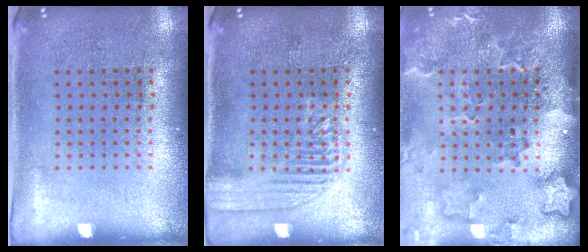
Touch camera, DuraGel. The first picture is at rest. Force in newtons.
{"total": 2.3, "press": 2.3, "slide": 0.4}
{"total": 2.9, "press": 2.2, "slide": 1.8}